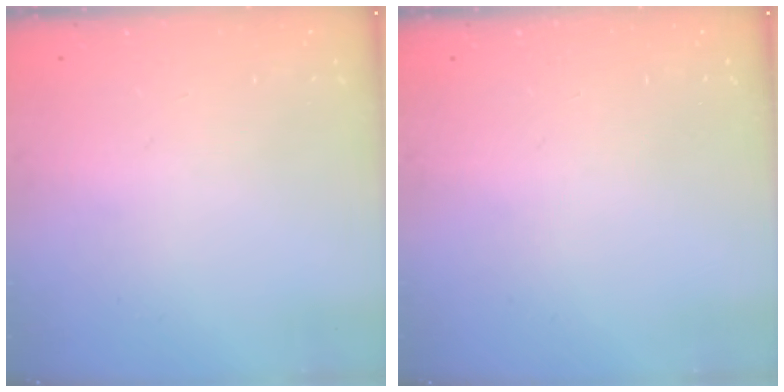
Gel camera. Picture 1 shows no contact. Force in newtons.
{"total": 0.0}